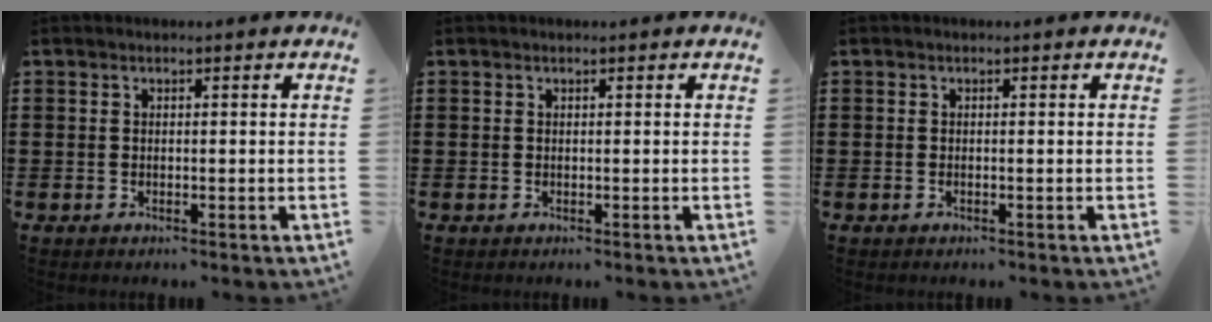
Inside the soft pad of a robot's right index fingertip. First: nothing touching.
{"total": 0.0}
{"total": 0.0}